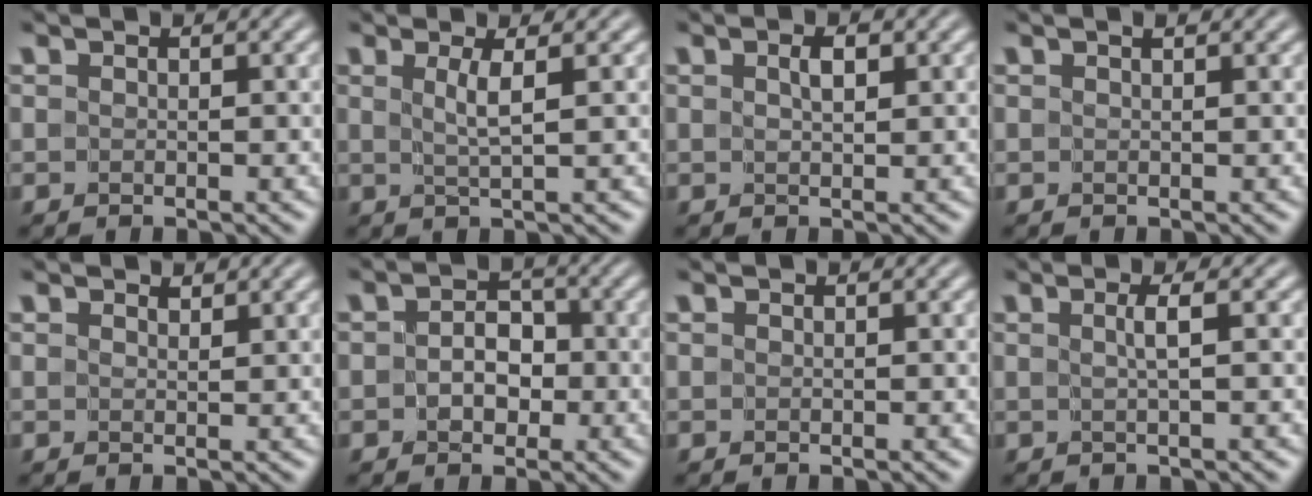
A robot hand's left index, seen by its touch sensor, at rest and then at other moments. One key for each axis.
{"total": 1.9, "fx": 0.5, "fy": 0.1, "fz": 1.8, "tx": -0.030, "ty": -0.004, "tz": 0.008}
{"total": 1.2, "fx": 0.6, "fy": 0.4, "fz": 1.0, "tx": -0.016, "ty": -0.001, "tz": 0.012}
{"total": 1.1, "fx": 0.8, "fy": 0.1, "fz": 0.8, "tx": -0.009, "ty": -0.003, "tz": 0.009}
{"total": 0.9, "fx": 0.8, "fy": 0.2, "fz": 0.1, "tx": -0.002, "ty": -0.005, "tz": 0.016}
{"total": 2.8, "fx": -0.5, "fy": 2.1, "fz": 1.7, "tx": -0.023, "ty": -0.002, "tz": -0.016}
{"total": 0.0}
{"total": 1.3, "fx": 0.1, "fy": 0.0, "fz": 1.3, "tx": -0.022, "ty": 0.002, "tz": -0.001}